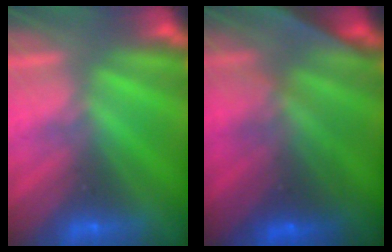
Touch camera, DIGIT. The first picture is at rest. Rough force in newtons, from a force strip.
{"total": 6.9}